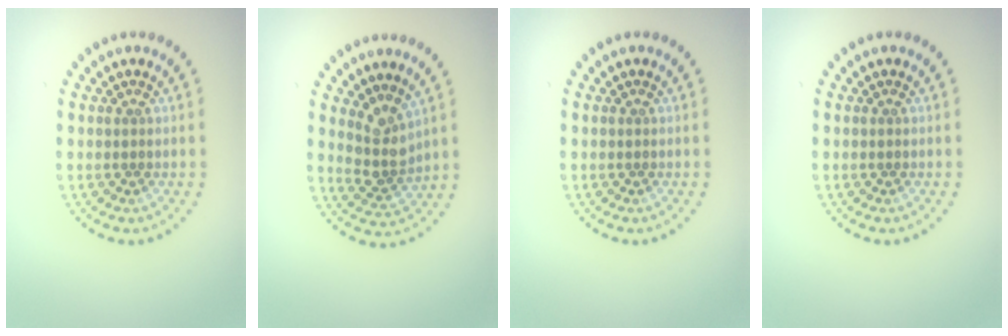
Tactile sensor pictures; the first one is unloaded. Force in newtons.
{"total": 2.9, "press": 2.1, "slide": 2.0}
{"total": 0.0}
{"total": 0.0}